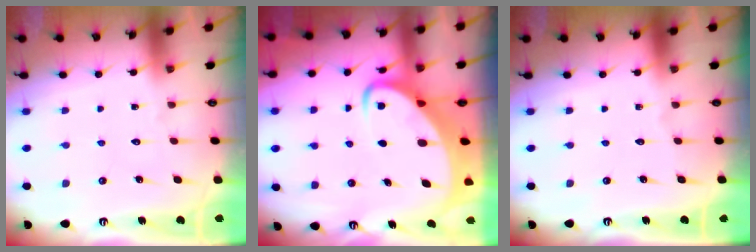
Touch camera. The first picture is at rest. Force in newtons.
{"total": 4.9, "press": 4.9, "slide": 0.7}
{"total": 0.0}